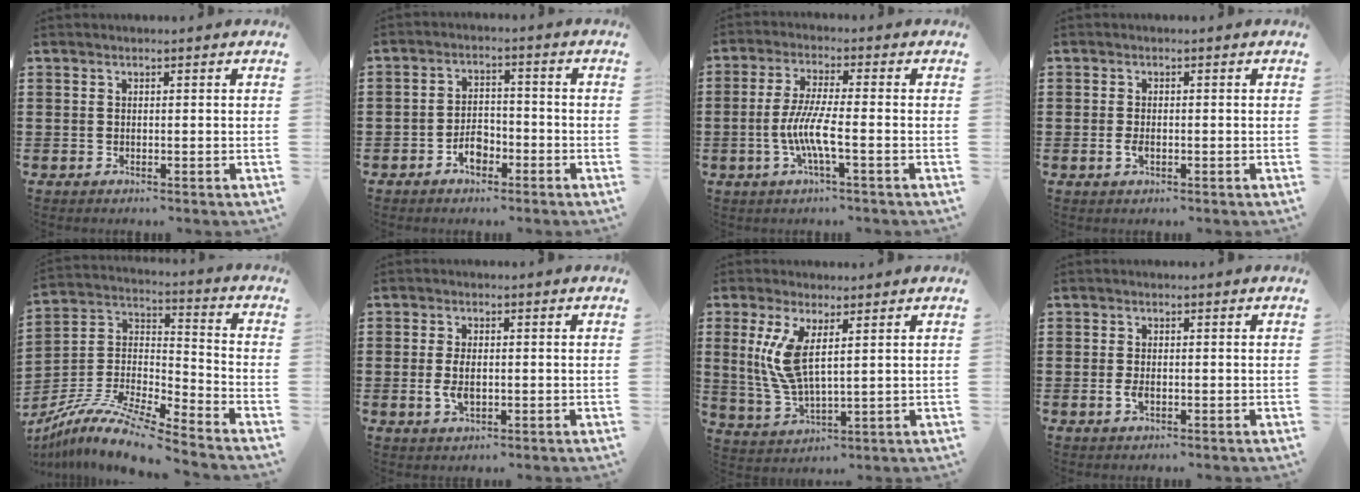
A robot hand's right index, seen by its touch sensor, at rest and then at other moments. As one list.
[{"total": 3.9, "force": [-2.3, 2.1, 2.3], "torque": [-0.035, -0.001, -0.044]}, {"total": 6.9, "force": [-2.0, 0.7, 6.6], "torque": [-0.141, -0.012, -0.045]}, {"total": 1.7, "force": [-0.5, 0.7, 1.4], "torque": [-0.036, -0.006, -0.011]}, {"total": 10.8, "force": [-9.4, 1.4, 5.2], "torque": [-0.107, 0.013, -0.190]}, {"total": 4.1, "force": [-0.4, 2.0, 3.6], "torque": [-0.082, -0.005, -0.010]}, {"total": 7.8, "force": [2.4, 2.6, 6.9], "torque": [-0.168, -0.008, 0.034]}, {"total": 2.0, "force": [-0.5, 0.9, 1.7], "torque": [-0.040, -0.005, -0.011]}]